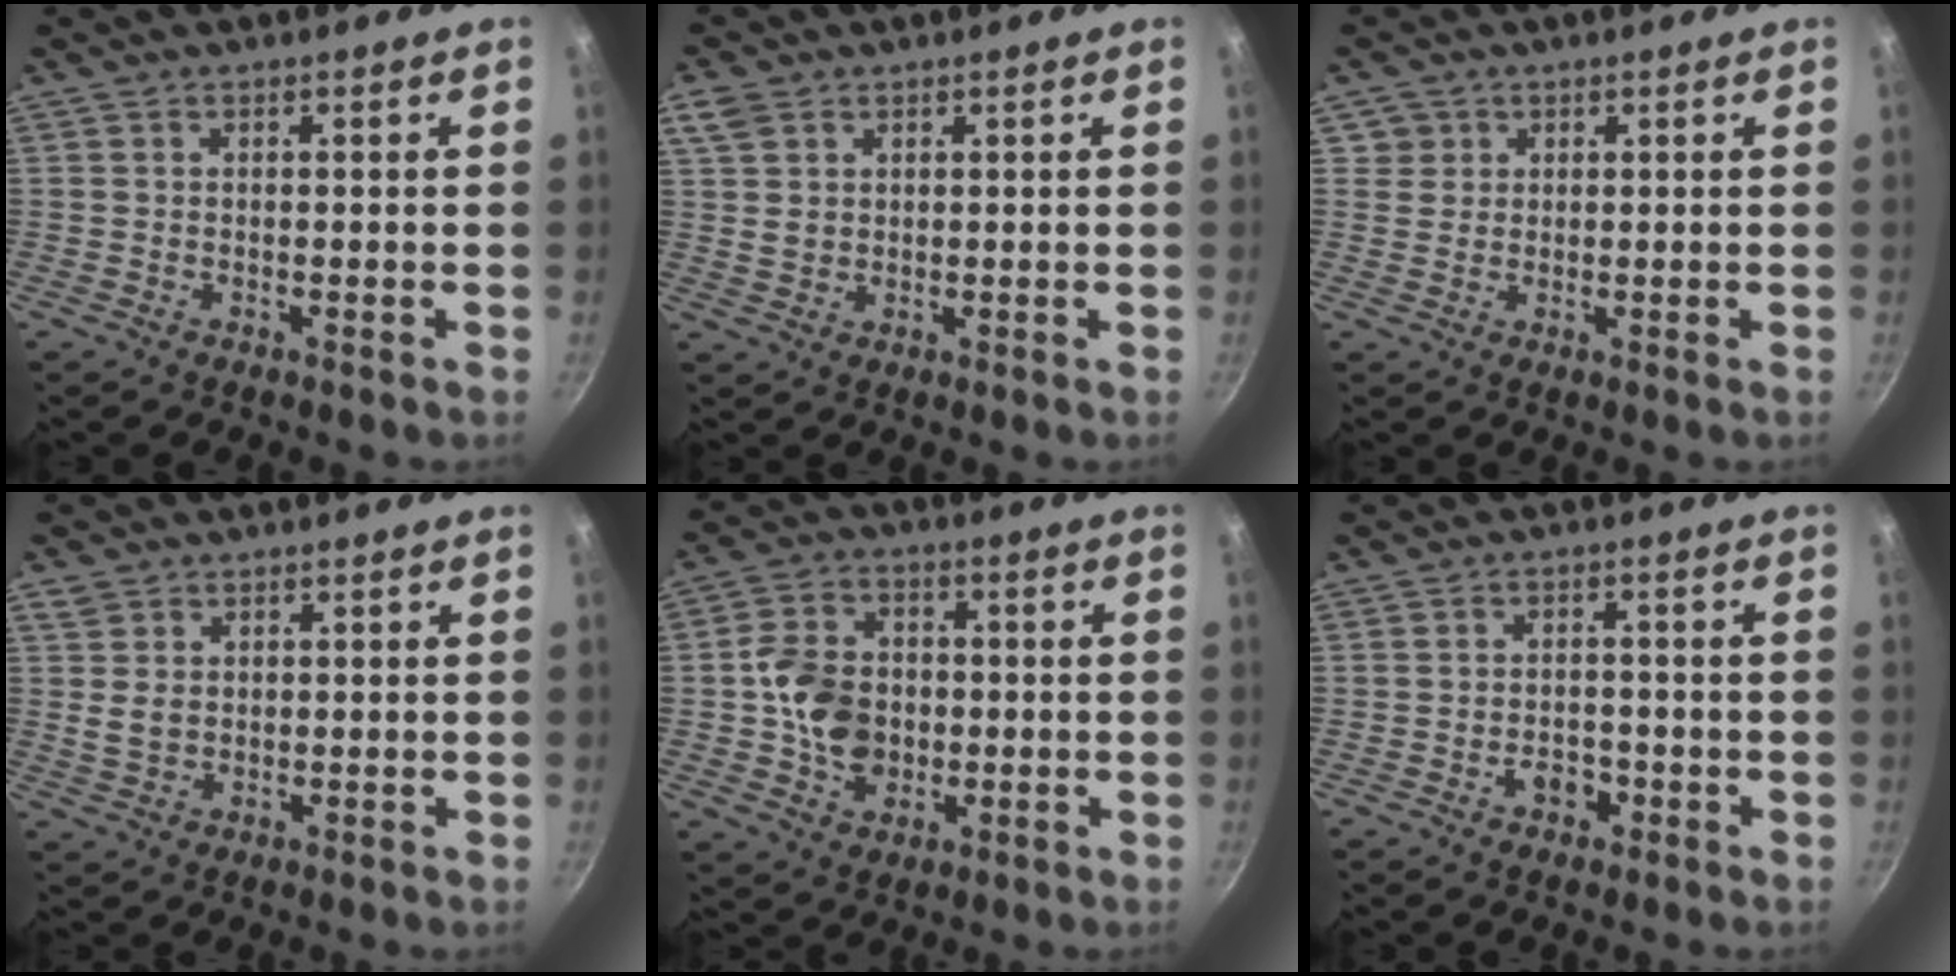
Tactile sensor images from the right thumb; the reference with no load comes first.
{"total": 5.2, "force": [2.5, 4.0, 2.4], "torque": [-0.031, -0.009, 0.048]}
{"total": 3.3, "force": [1.2, 3.0, 0.2], "torque": [0.024, 0.007, 0.016]}
{"total": 3.9, "force": [1.1, 3.2, 2.0], "torque": [-0.029, -0.007, 0.021]}
{"total": 11.2, "force": [-0.7, 8.9, 6.7], "torque": [-0.095, 0.015, -0.016]}
{"total": 3.4, "force": [-1.6, 2.4, 1.8], "torque": [-0.011, 0.016, -0.024]}